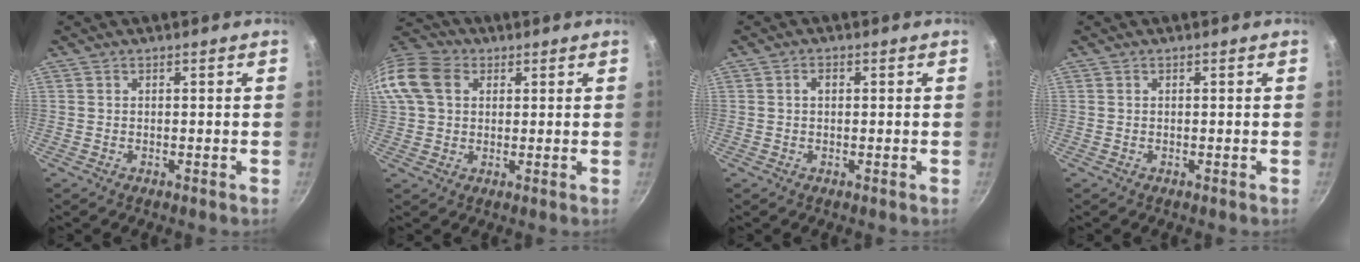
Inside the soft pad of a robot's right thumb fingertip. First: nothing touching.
{"total": 14.1, "force": [3.9, 11.0, 8.0], "torque": [-0.168, 0.024, 0.058]}
{"total": 1.7, "force": [0.3, 1.1, 1.2], "torque": [-0.016, 0.006, 0.004]}
{"total": 0.0}